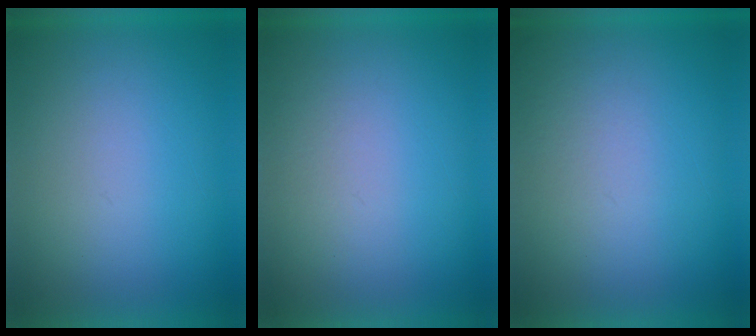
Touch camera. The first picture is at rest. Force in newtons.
{"total": 2.0}
{"total": 2.2}